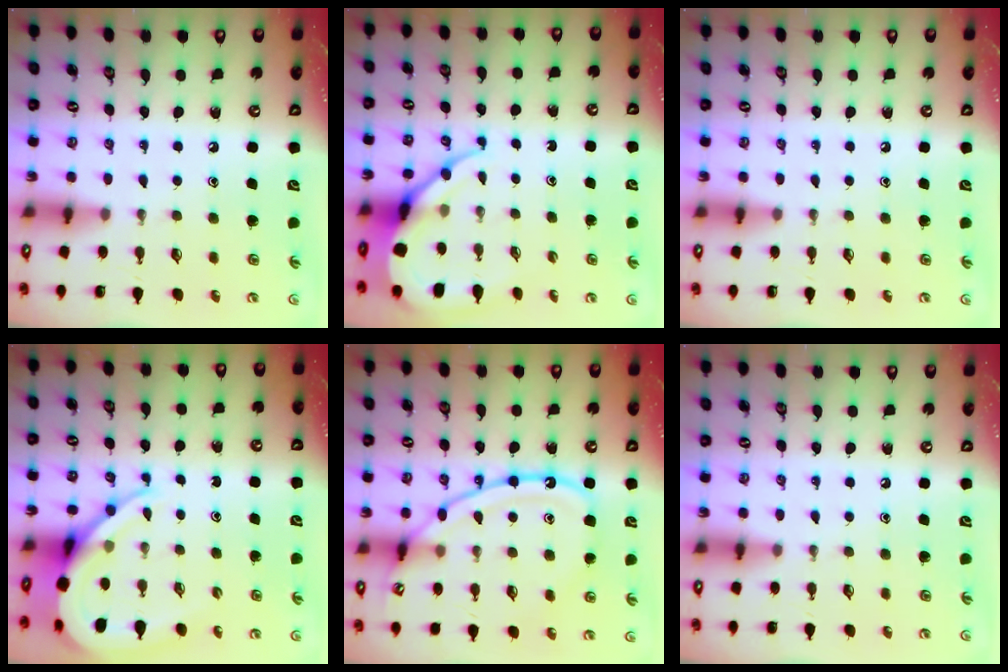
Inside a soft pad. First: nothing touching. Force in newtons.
{"total": 9.5, "press": 9.4, "slide": 1.1}
{"total": 0.0}
{"total": 10.9, "press": 10.8, "slide": 0.9}
{"total": 14.3, "press": 14.3, "slide": 1.3}
{"total": 0.0}